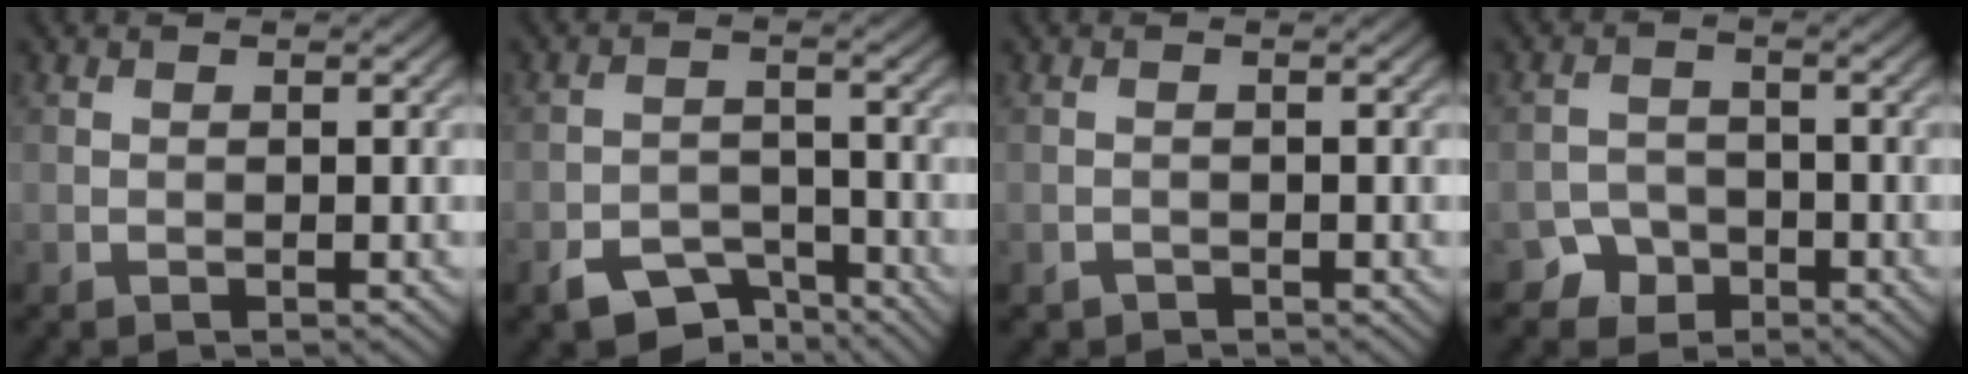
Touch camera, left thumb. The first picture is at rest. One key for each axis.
{"total": 5.7, "fx": -4.0, "fy": 3.0, "fz": 2.7, "tx": -0.049, "ty": -0.004, "tz": -0.073}
{"total": 0.8, "fx": -0.7, "fy": 0.4, "fz": 0.1, "tx": 0.000, "ty": -0.003, "tz": -0.014}
{"total": 3.0, "fx": -2.1, "fy": 2.1, "fz": 0.5, "tx": -0.001, "ty": 0.003, "tz": -0.043}